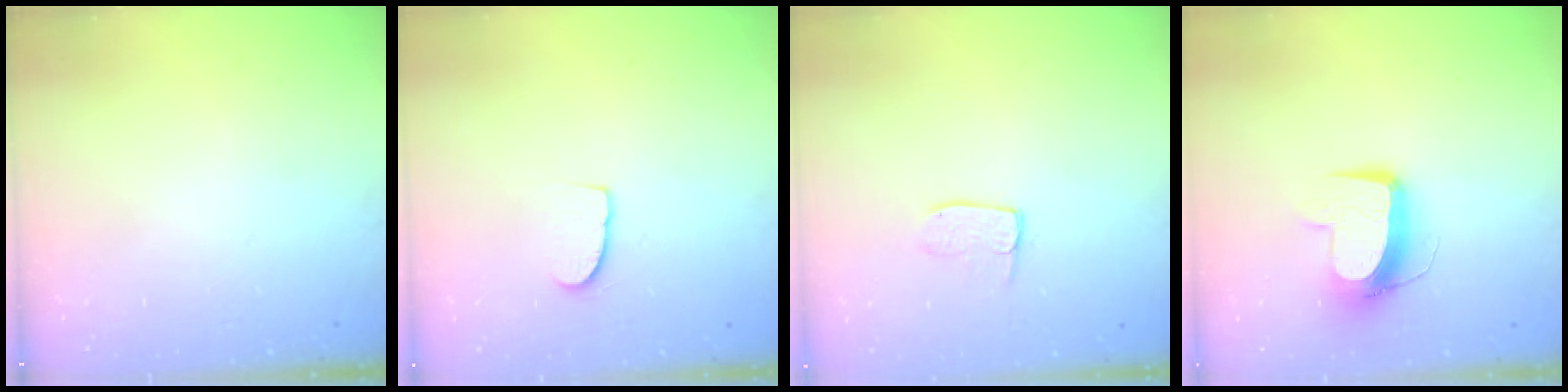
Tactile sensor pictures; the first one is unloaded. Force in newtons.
{"total": 5.2, "press": 5.2, "slide": 0.4}
{"total": 5.3, "press": 5.3, "slide": 0.4}
{"total": 10.6, "press": 10.5, "slide": 1.1}